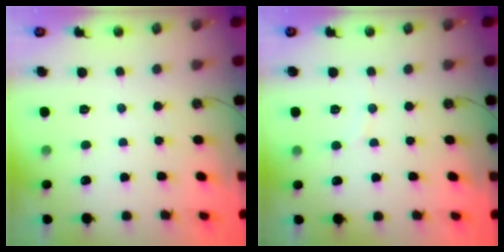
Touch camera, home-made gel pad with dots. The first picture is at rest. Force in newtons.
{"total": 4.7, "press": 4.6, "slide": 0.4}